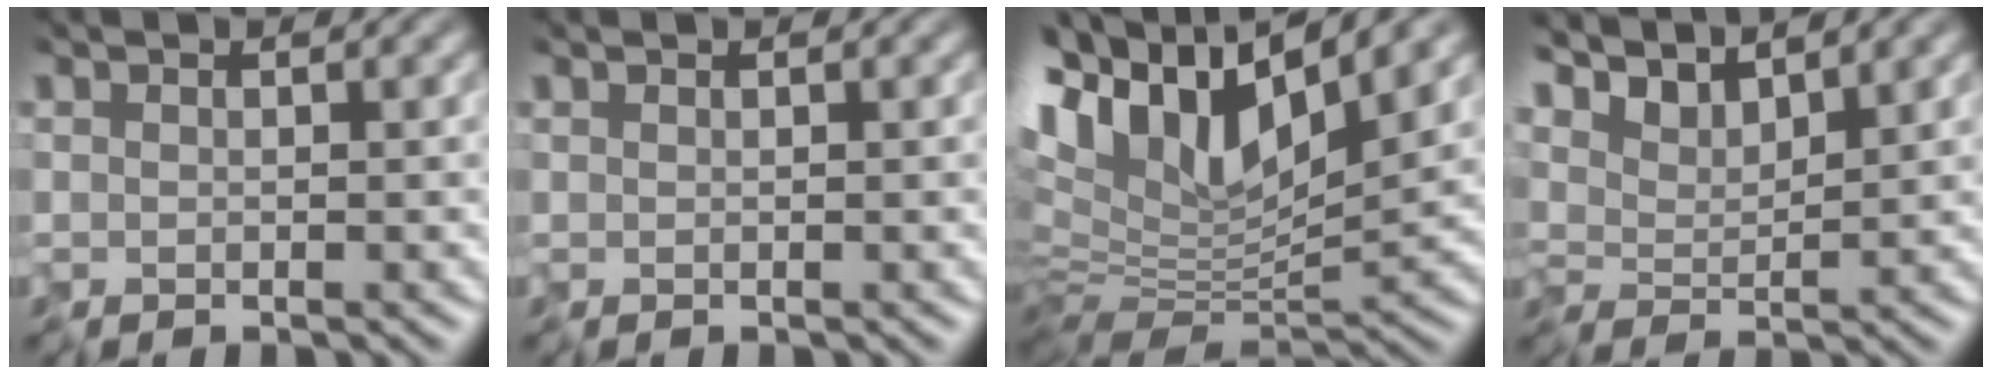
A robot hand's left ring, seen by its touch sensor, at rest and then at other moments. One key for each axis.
{"total": 0.0}
{"total": 13.2, "fx": 4.5, "fy": 6.6, "fz": 10.5, "tx": -0.215, "ty": 0.006, "tz": 0.086}
{"total": 4.9, "fx": 4.3, "fy": 1.1, "fz": 2.1, "tx": -0.062, "ty": 0.005, "tz": 0.063}